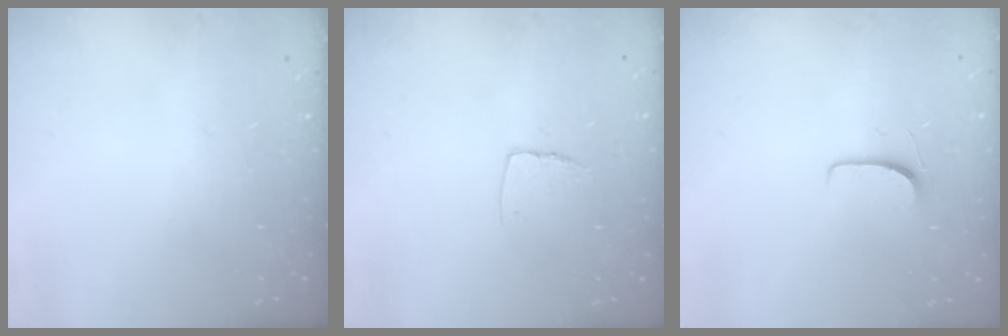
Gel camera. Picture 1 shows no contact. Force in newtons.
{"total": 5.1, "press": 5.1, "slide": 0.4}
{"total": 5.4, "press": 5.3, "slide": 0.5}